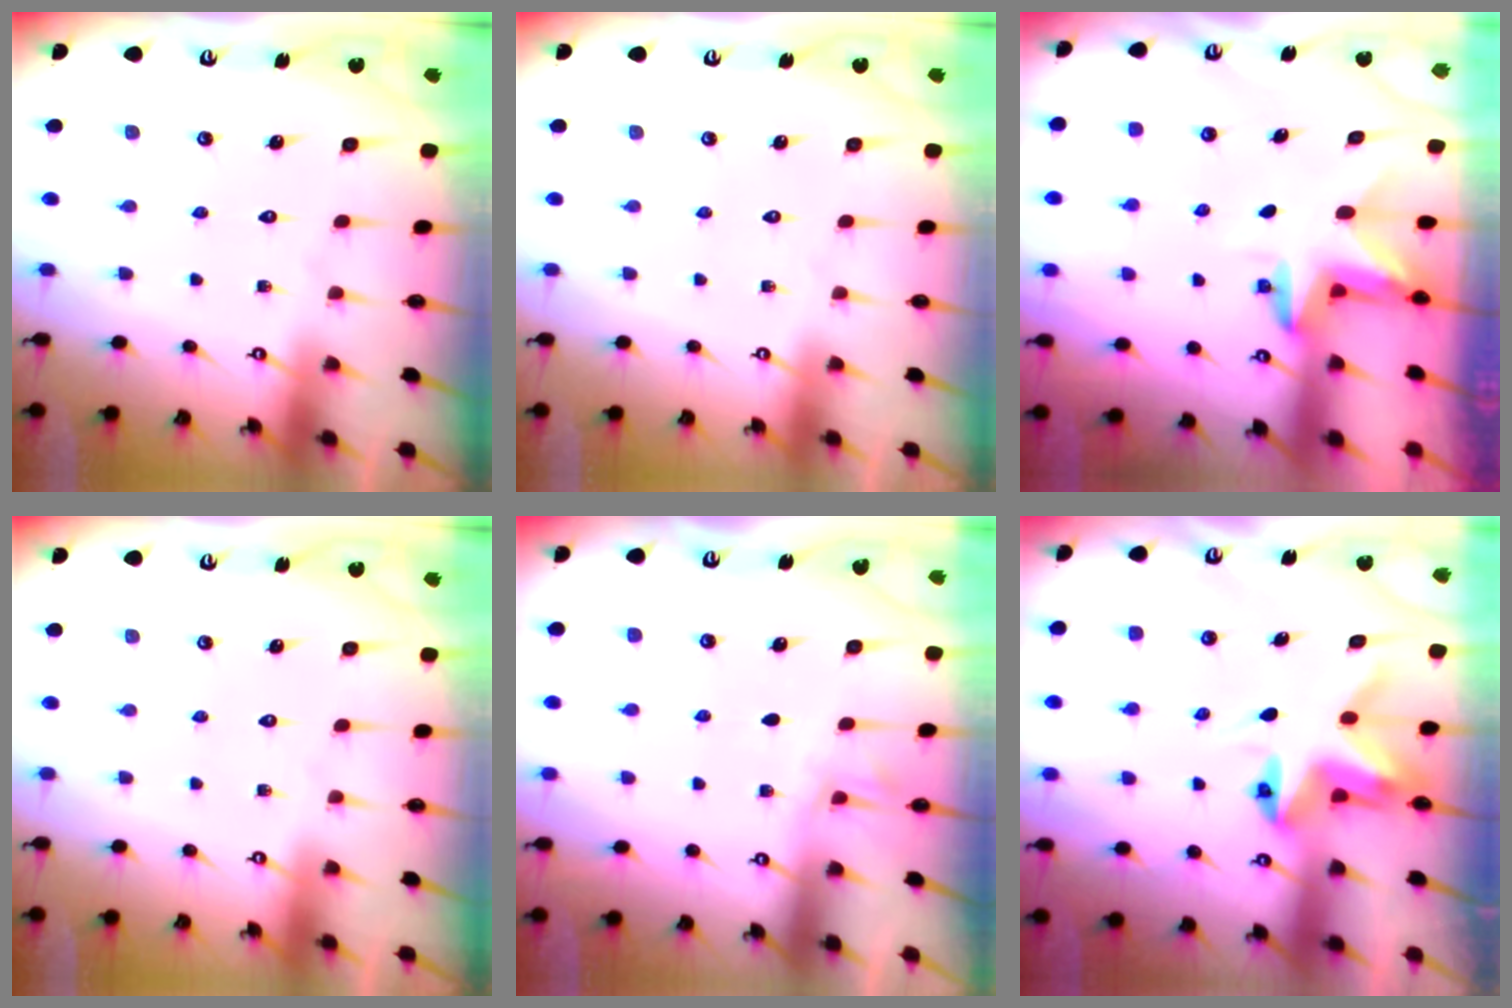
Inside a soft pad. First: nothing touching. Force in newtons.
{"total": 0.0}
{"total": 3.6, "press": 3.6, "slide": 0.2}
{"total": 0.0}
{"total": 2.9, "press": 2.9, "slide": 0.4}
{"total": 4.8, "press": 4.8, "slide": 0.5}